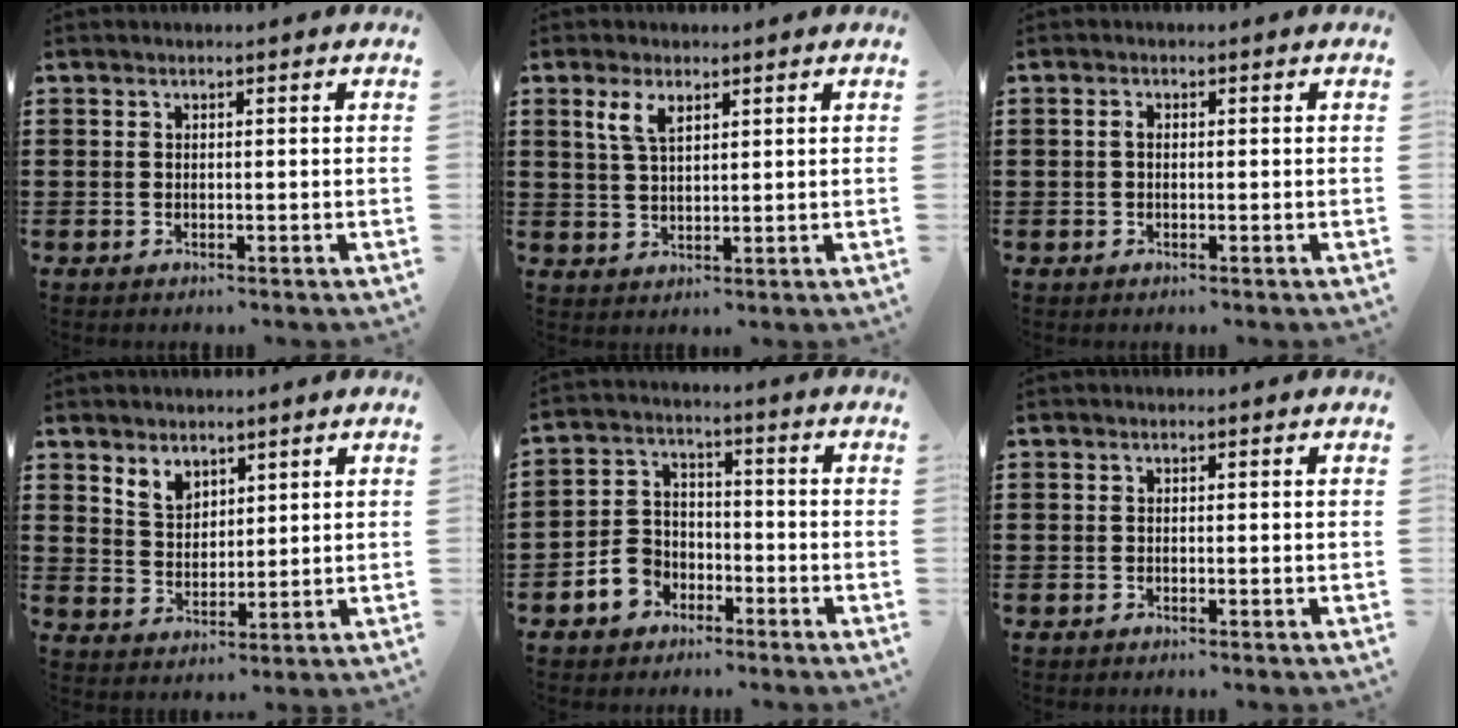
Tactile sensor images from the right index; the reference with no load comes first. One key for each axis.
{"total": 3.8, "fx": 2.0, "fy": 1.6, "fz": 2.8, "tx": -0.061, "ty": 0.007, "tz": 0.035}
{"total": 1.1, "fx": -0.1, "fy": 0.6, "fz": 0.9, "tx": -0.018, "ty": 0.002, "tz": -0.003}
{"total": 4.1, "fx": 3.2, "fy": 2.4, "fz": 0.9, "tx": -0.029, "ty": 0.003, "tz": 0.062}
{"total": 5.5, "fx": -3.2, "fy": 4.2, "fz": 1.6, "tx": -0.055, "ty": 0.015, "tz": -0.066}
{"total": 0.0}